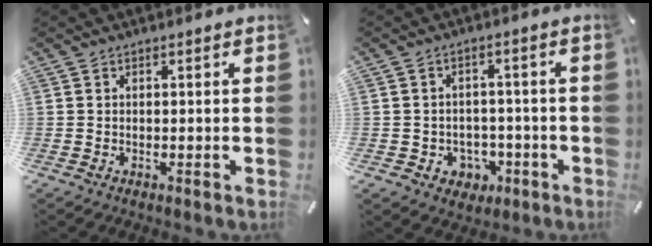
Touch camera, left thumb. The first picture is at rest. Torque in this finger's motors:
{"motor_torque": [0.00, 0.03, 0.03, -0.01, 0.00]}